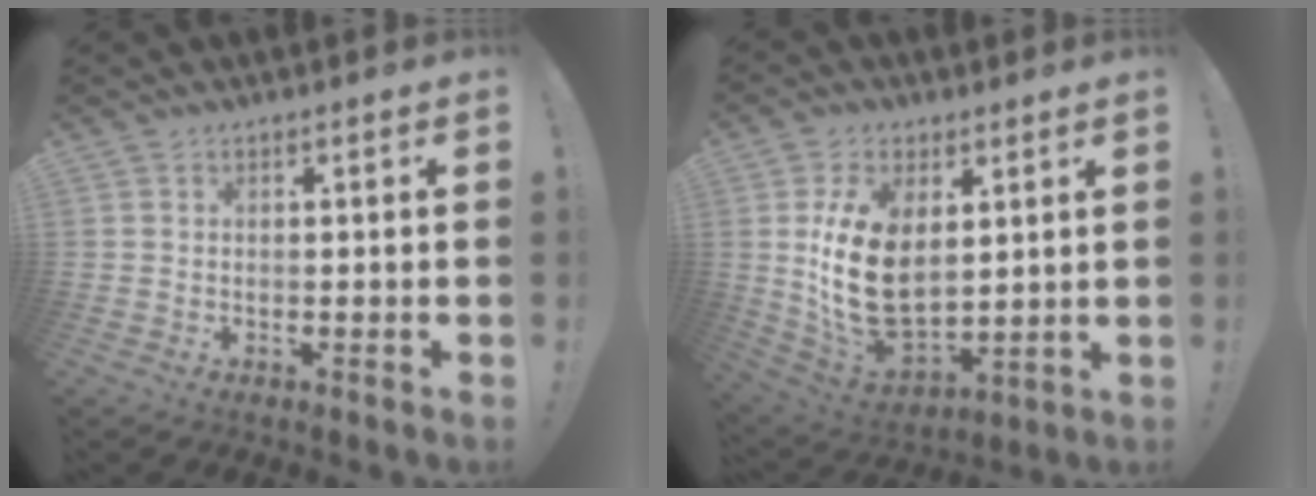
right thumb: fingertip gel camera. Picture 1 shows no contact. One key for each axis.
{"total": 17.8, "fx": 4.0, "fy": 11.7, "fz": 12.8, "tx": -0.241, "ty": -0.031, "tz": 0.079}